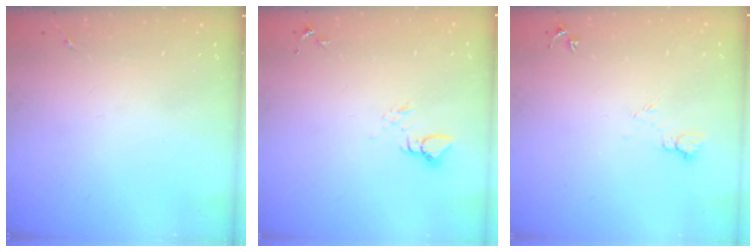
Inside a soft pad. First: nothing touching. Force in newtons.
{"total": 3.4, "press": 3.4, "slide": 0.2}
{"total": 4.2, "press": 4.1, "slide": 0.5}